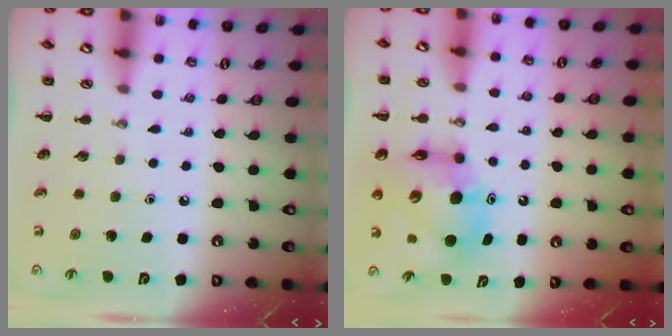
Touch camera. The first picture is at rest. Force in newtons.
{"total": 11.1, "press": 10.6, "slide": 3.5}